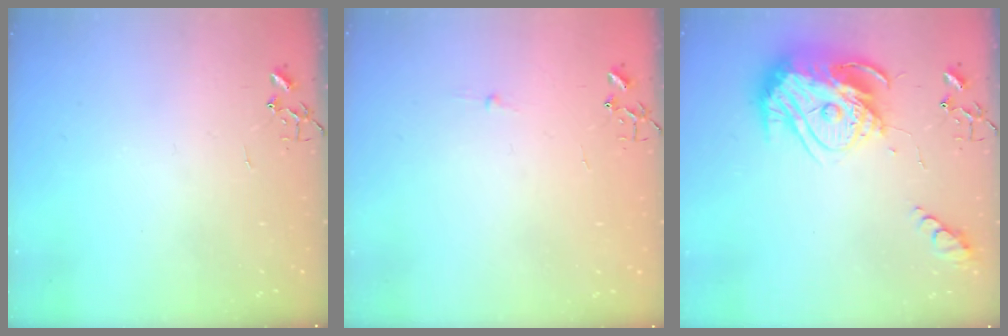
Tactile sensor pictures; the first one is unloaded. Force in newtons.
{"total": 2.8, "press": 2.8, "slide": 0.3}
{"total": 19.3, "press": 19.2, "slide": 1.7}